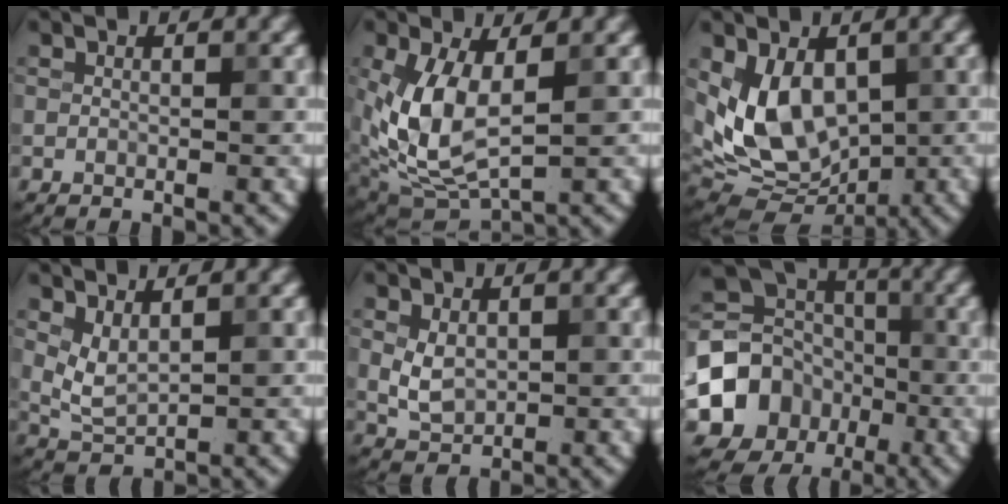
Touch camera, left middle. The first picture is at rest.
{"total": 7.6, "force": [0.3, 4.1, 6.3], "torque": [-0.150, -0.007, 0.010]}
{"total": 8.7, "force": [0.8, 5.7, 6.5], "torque": [-0.127, -0.012, 0.020]}
{"total": 2.3, "force": [1.1, 0.9, 1.7], "torque": [-0.042, -0.005, 0.028]}
{"total": 2.7, "force": [0.3, 1.9, 1.9], "torque": [-0.042, -0.003, 0.011]}
{"total": 9.7, "force": [-2.8, 8.4, 4.1], "torque": [-0.079, -0.007, -0.056]}